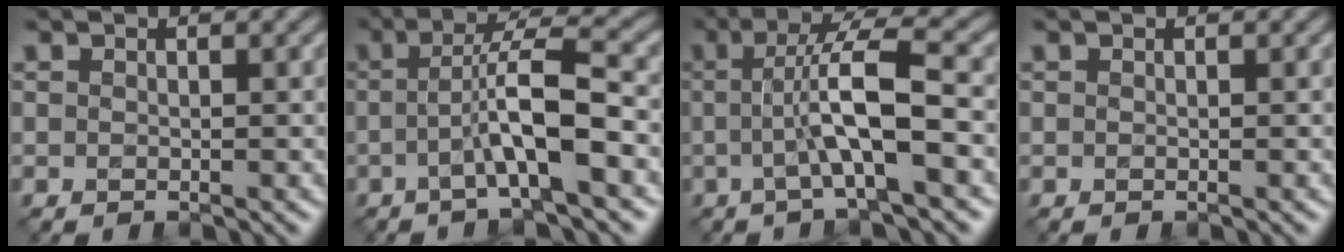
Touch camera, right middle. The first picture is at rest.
{"total": 5.9, "force": [-1.2, 0.8, 5.7], "torque": [-0.100, 0.018, -0.029]}
{"total": 6.4, "force": [-0.7, 1.0, 6.3], "torque": [-0.112, 0.013, -0.019]}
{"total": 0.0}